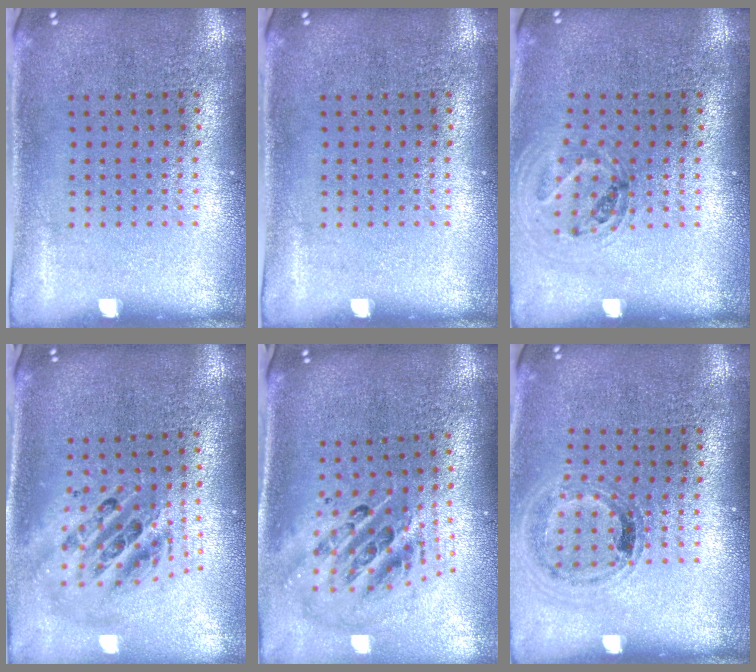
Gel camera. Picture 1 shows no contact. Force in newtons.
{"total": 0.0}
{"total": 1.0, "press": 1.0, "slide": 0.1}
{"total": 2.2, "press": 1.7, "slide": 1.4}
{"total": 2.6, "press": 1.8, "slide": 1.9}
{"total": 0.9, "press": 0.9, "slide": 0.1}